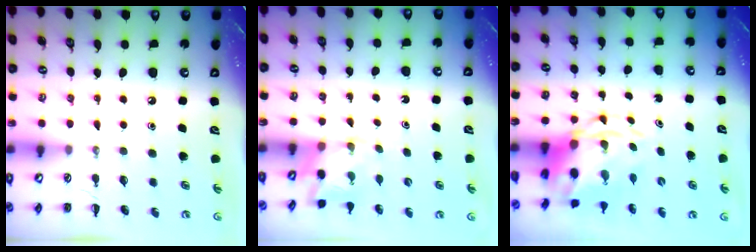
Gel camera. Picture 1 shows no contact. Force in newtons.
{"total": 2.5, "press": 2.4, "slide": 0.9}
{"total": 6.1, "press": 5.9, "slide": 1.8}